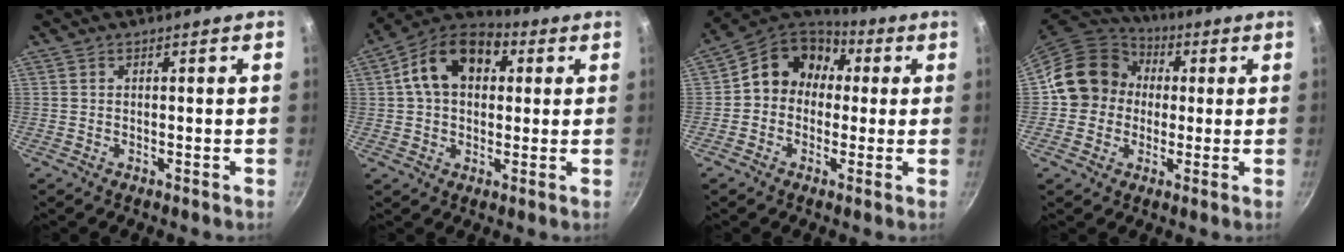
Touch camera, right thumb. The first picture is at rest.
{"total": 14.5, "force": [3.4, 10.1, 9.8], "torque": [-0.136, 0.024, 0.037]}
{"total": 12.3, "force": [1.4, 10.6, 6.1], "torque": [-0.059, 0.032, -0.004]}
{"total": 14.5, "force": [1.0, 13.0, 6.5], "torque": [-0.080, 0.035, 0.001]}